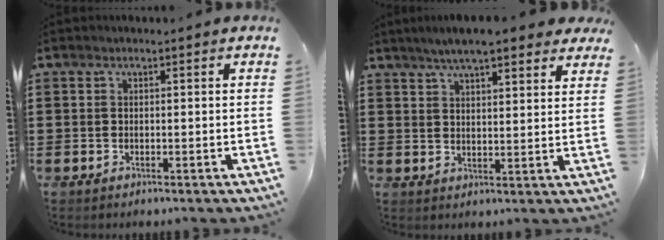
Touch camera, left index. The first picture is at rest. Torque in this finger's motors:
{"motor_torque": [2.14, 0.00, 0.54, 0.16]}